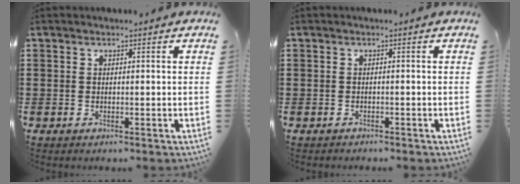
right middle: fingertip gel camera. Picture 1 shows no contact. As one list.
[{"total": 0.7, "force": [-0.6, 0.2, -0.1], "torque": [0.001, 0.003, -0.015]}]